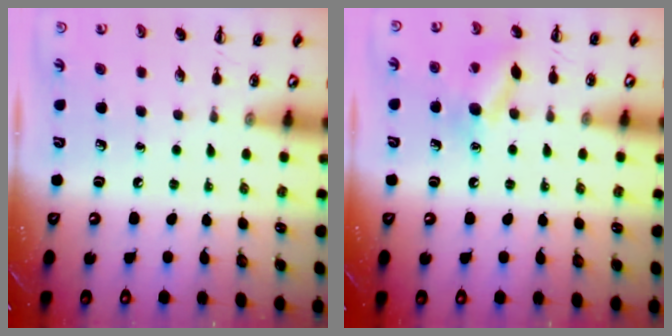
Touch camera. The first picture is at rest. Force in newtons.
{"total": 11.1, "press": 11.0, "slide": 1.7}